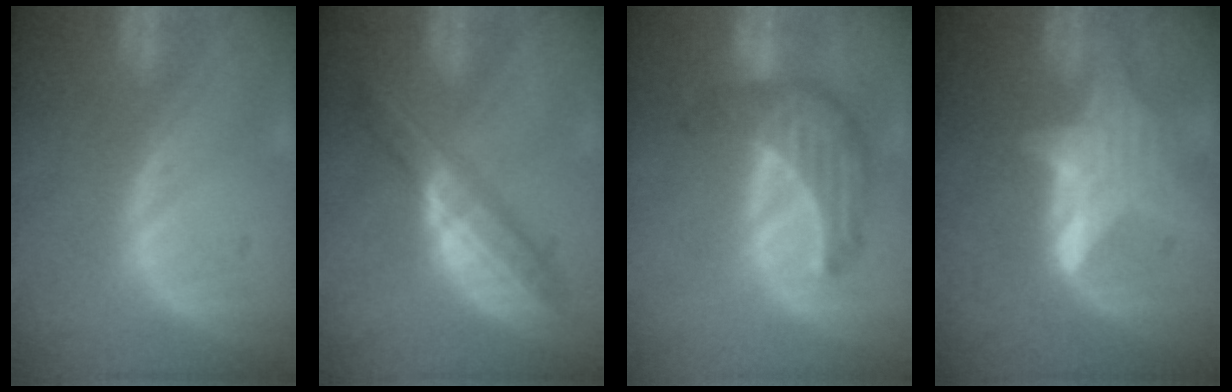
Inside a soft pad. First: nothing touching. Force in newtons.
{"total": 6.4, "press": 6.4, "slide": 0.1}
{"total": 7.0, "press": 6.9, "slide": 0.5}
{"total": 6.3, "press": 6.2, "slide": 0.7}